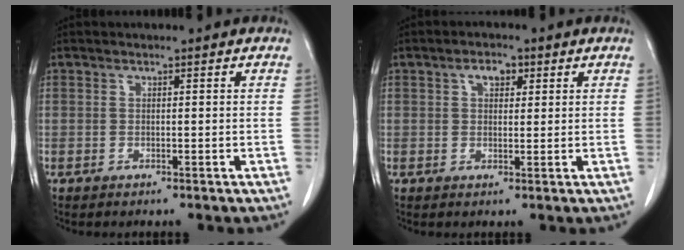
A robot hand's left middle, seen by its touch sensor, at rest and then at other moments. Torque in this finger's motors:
{"motor_torque": [0.48, -0.07, -0.02, 0.02]}